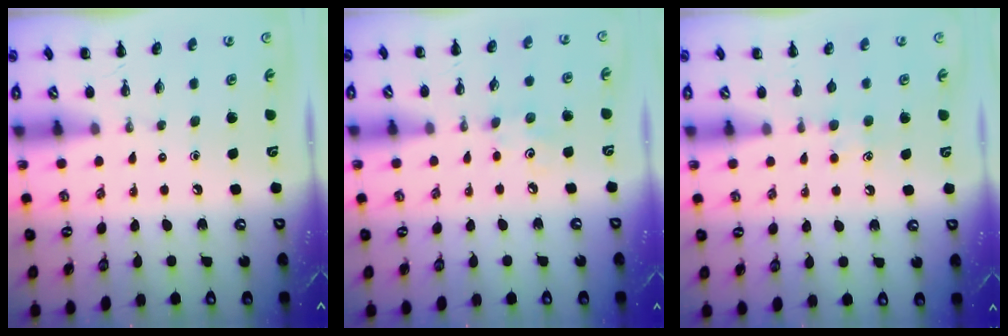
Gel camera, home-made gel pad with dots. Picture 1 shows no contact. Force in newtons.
{"total": 3.1, "press": 3.0, "slide": 0.8}
{"total": 5.8, "press": 5.5, "slide": 1.7}